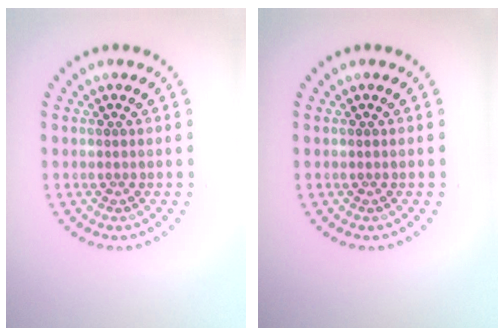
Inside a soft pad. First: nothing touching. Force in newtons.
{"total": 0.0}